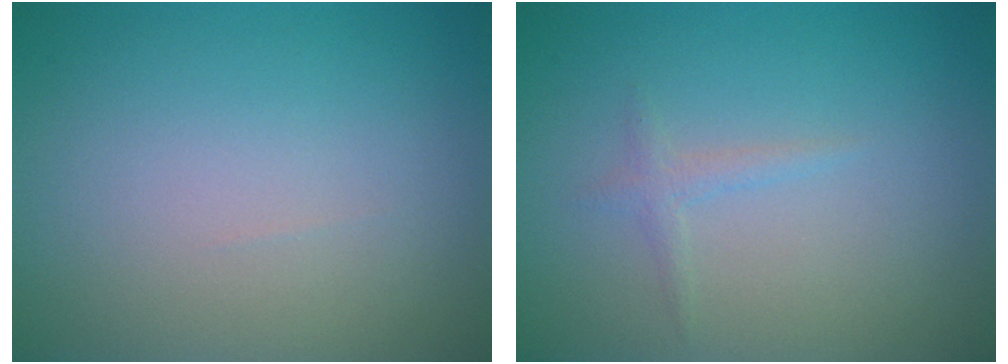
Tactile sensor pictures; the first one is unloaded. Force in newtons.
{"total": 1.0, "press": 1.0, "slide": 0.1}